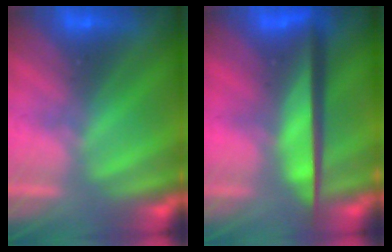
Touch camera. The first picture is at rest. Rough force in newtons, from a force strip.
{"total": 7.9}